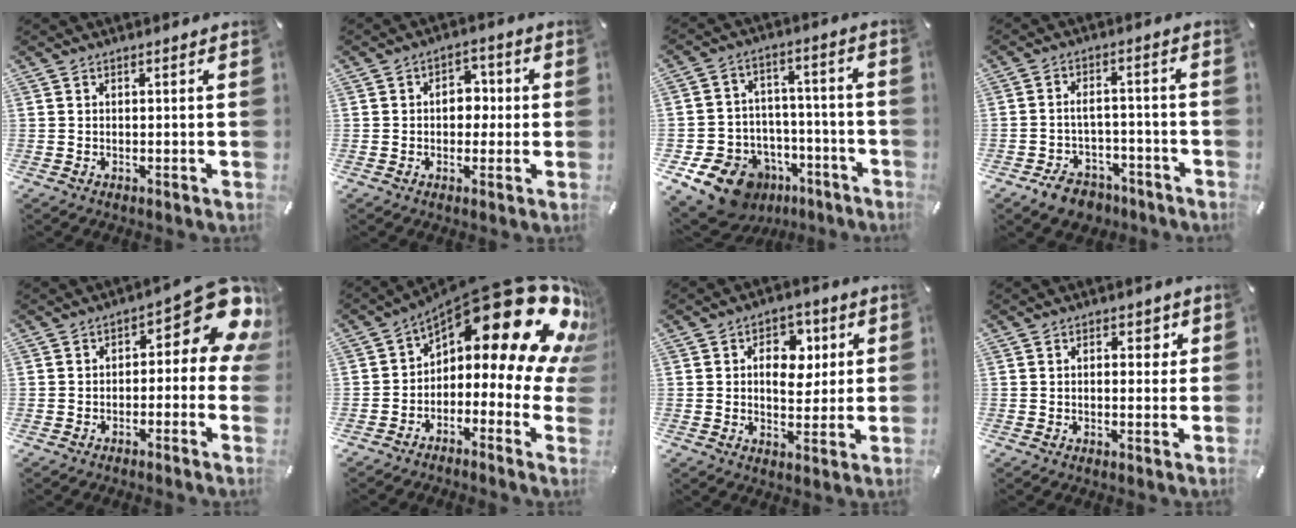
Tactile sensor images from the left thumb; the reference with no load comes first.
{"total": 6.1, "force": [-0.2, 4.7, 3.9], "torque": [-0.047, 0.004, -0.012]}
{"total": 14.2, "force": [-9.1, 9.6, 5.2], "torque": [-0.077, 0.069, -0.145]}
{"total": 7.3, "force": [-4.3, 4.8, 3.3], "torque": [-0.060, 0.033, -0.076]}
{"total": 12.7, "force": [4.4, 5.7, 10.4], "torque": [-0.122, -0.037, 0.072]}
{"total": 24.0, "force": [12.1, 9.5, 18.5], "torque": [-0.260, -0.100, 0.206]}
{"total": 9.3, "force": [2.1, 6.9, 5.9], "torque": [-0.067, -0.005, 0.029]}
{"total": 3.1, "force": [0.7, 2.0, 2.3], "torque": [-0.025, 0.001, 0.002]}